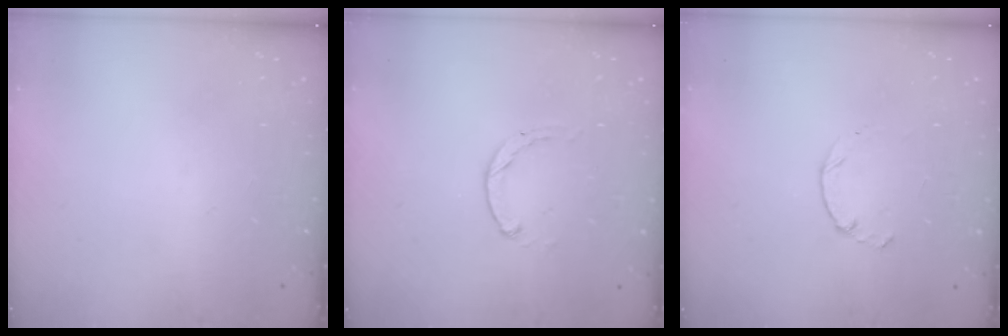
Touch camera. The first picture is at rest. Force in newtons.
{"total": 0.7, "press": 0.6, "slide": 0.2}
{"total": 1.3, "press": 1.2, "slide": 0.4}